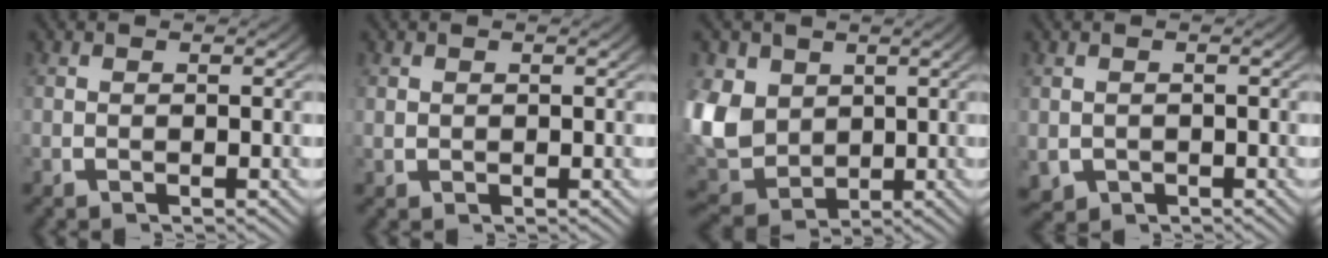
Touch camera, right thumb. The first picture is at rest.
{"total": 0.7, "force": [0.3, 0.6, 0.2], "torque": [-0.005, -0.005, 0.011]}
{"total": 10.9, "force": [-1.0, 8.9, 6.1], "torque": [-0.189, -0.062, 0.014]}
{"total": 2.8, "force": [-1.0, 2.5, 1.0], "torque": [-0.029, -0.024, -0.002]}